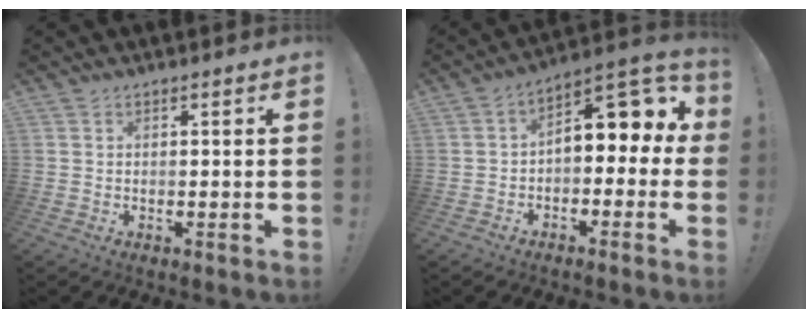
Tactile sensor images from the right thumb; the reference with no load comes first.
{"total": 9.8, "force": [1.6, 5.6, 7.9], "torque": [-0.098, -0.013, 0.028]}